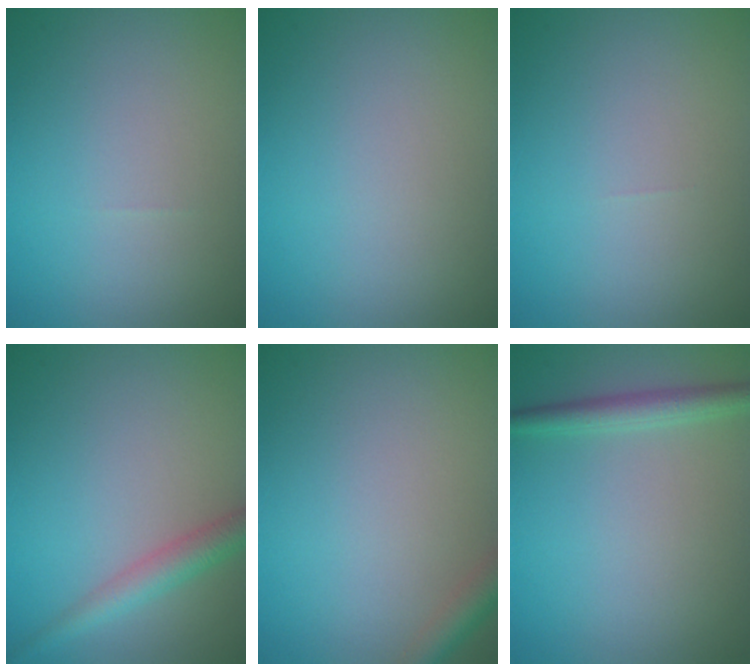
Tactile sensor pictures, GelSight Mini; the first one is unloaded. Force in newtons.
{"total": 0.0}
{"total": 0.0}
{"total": 2.8, "press": 2.8, "slide": 0.2}
{"total": 2.2, "press": 2.2, "slide": 0.2}
{"total": 2.2, "press": 2.2, "slide": 0.1}